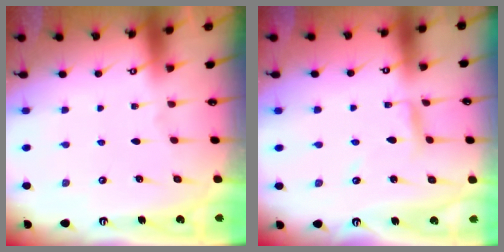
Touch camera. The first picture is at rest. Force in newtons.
{"total": 4.7, "press": 4.6, "slide": 0.4}